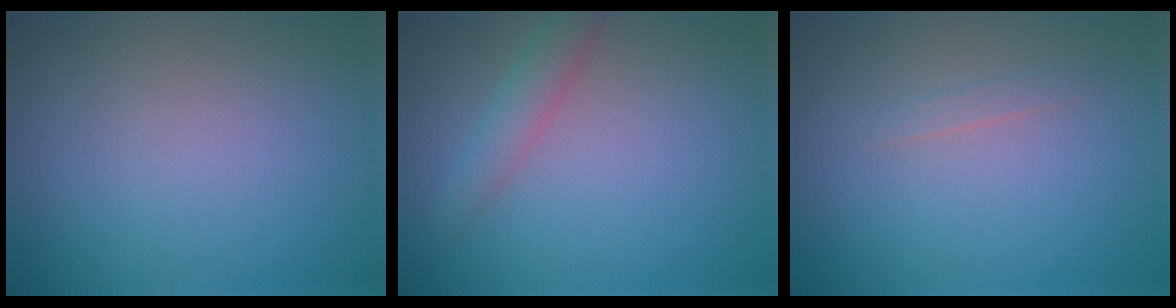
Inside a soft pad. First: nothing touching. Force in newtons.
{"total": 2.3, "press": 2.3, "slide": 0.0}
{"total": 0.6, "press": 0.6, "slide": 0.1}